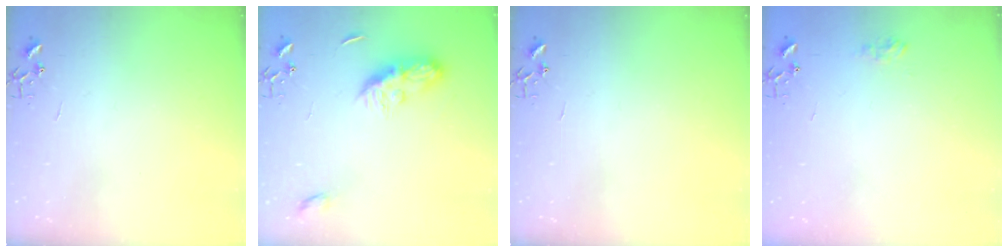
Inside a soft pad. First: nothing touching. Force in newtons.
{"total": 8.5, "press": 8.4, "slide": 0.3}
{"total": 0.0}
{"total": 7.8, "press": 7.8, "slide": 0.3}